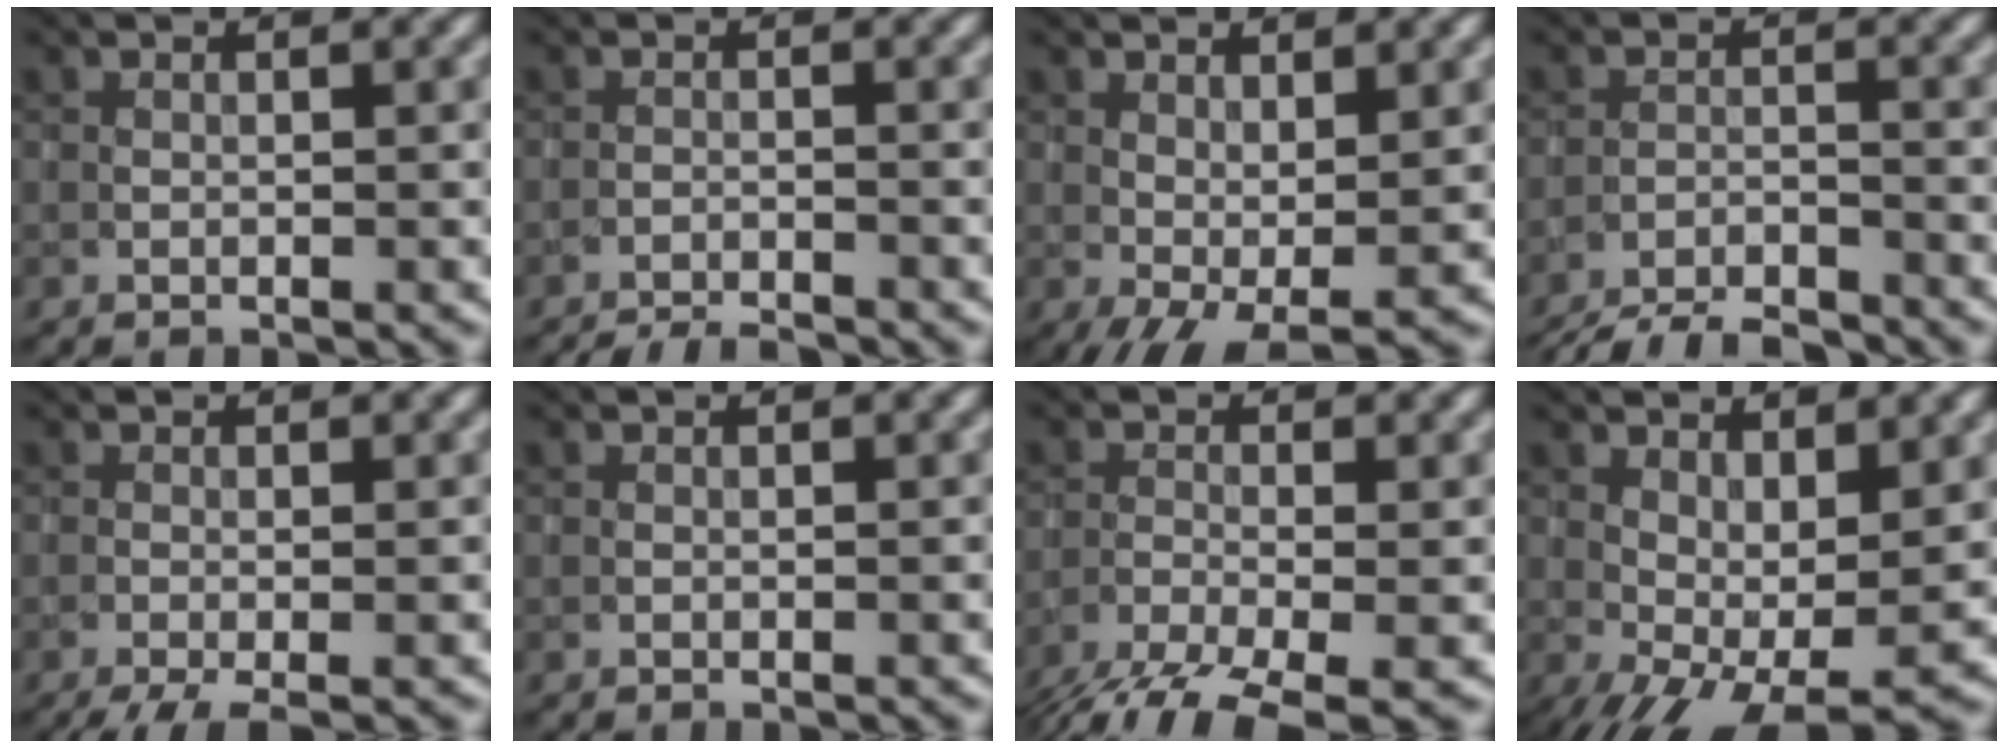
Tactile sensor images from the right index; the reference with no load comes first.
{"total": 4.5, "force": [-4.4, 0.6, 0.8], "torque": [-0.012, -0.004, -0.066]}
{"total": 3.3, "force": [-0.3, 1.3, 3.0], "torque": [-0.058, -0.002, -0.005]}
{"total": 7.1, "force": [-6.8, 1.1, 1.6], "torque": [-0.031, -0.013, -0.110]}
{"total": 2.9, "force": [-1.8, 0.6, 2.2], "torque": [-0.033, -0.003, -0.036]}
{"total": 0.0}
{"total": 5.7, "force": [-4.1, 1.5, 3.7], "torque": [-0.073, -0.017, -0.080]}
{"total": 7.7, "force": [-0.3, 3.4, 6.9], "torque": [-0.116, -0.004, 0.005]}